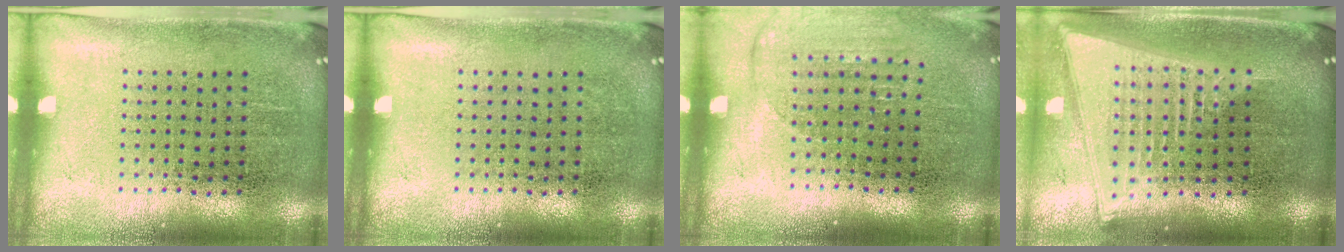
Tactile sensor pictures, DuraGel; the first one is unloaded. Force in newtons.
{"total": 0.0}
{"total": 1.4, "press": 1.3, "slide": 0.6}
{"total": 2.1, "press": 1.8, "slide": 1.1}